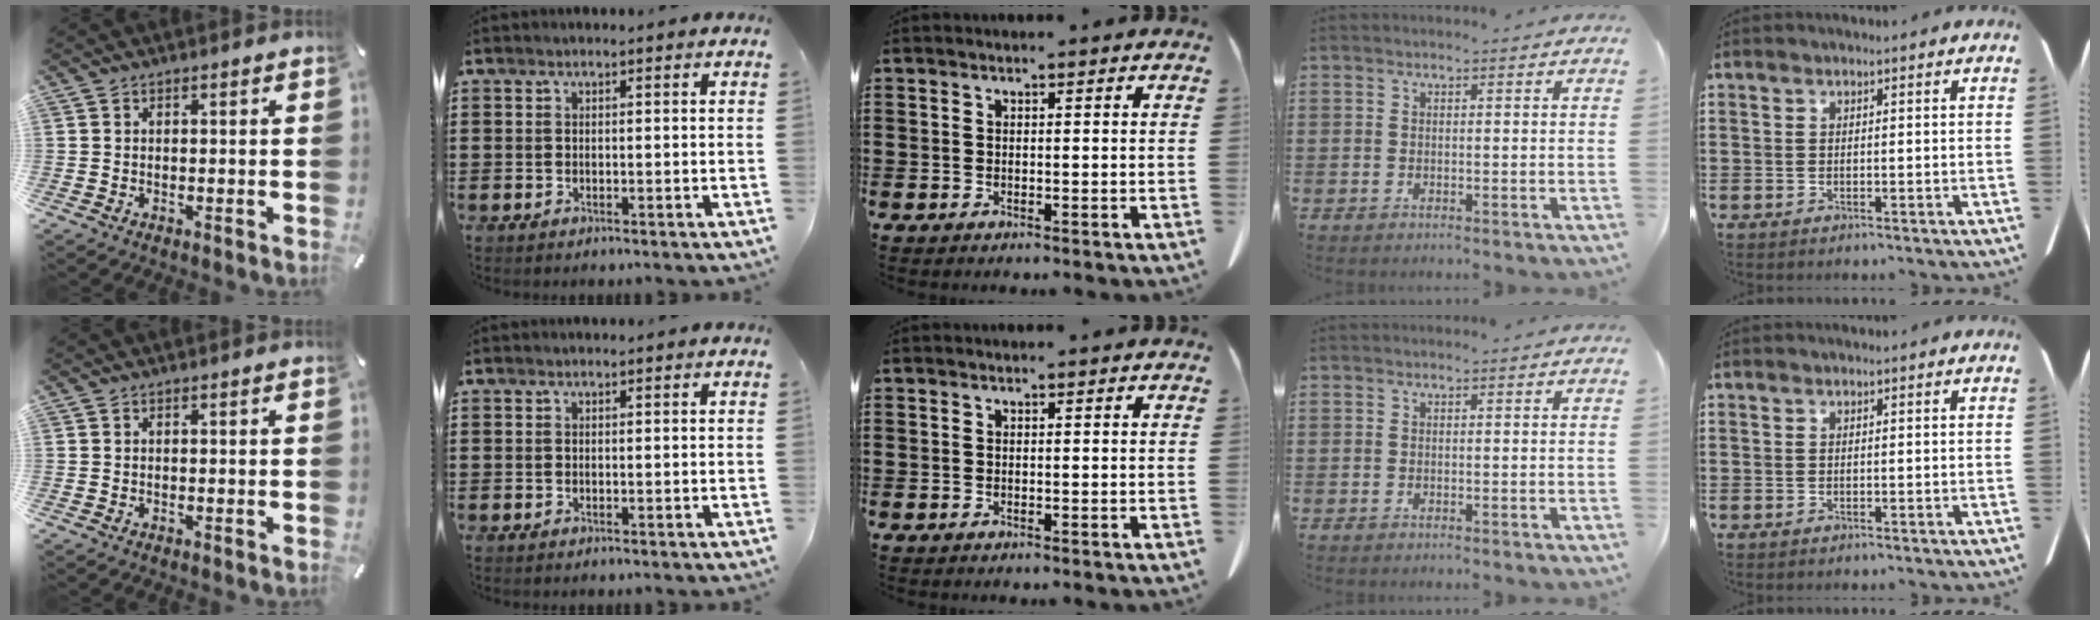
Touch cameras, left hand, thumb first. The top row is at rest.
{}